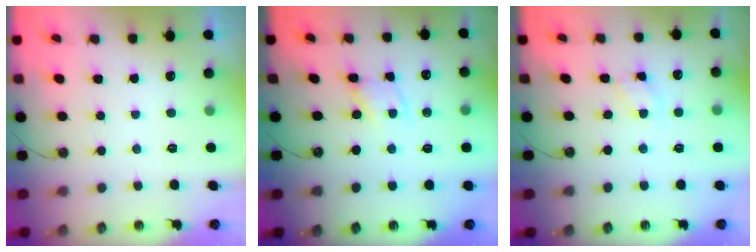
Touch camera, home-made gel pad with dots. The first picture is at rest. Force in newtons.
{"total": 1.4, "press": 1.4, "slide": 0.2}
{"total": 3.4, "press": 3.3, "slide": 0.4}